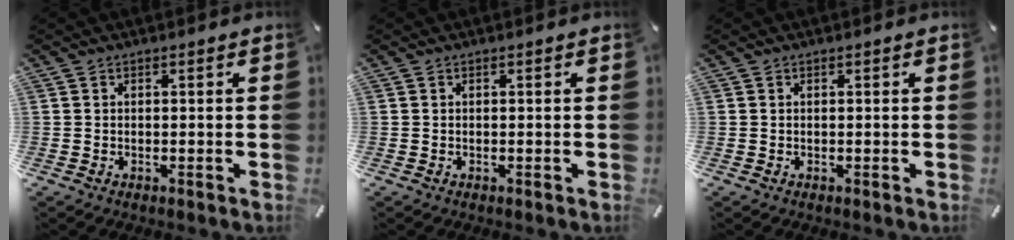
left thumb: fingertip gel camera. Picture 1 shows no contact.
{"total": 0.0}
{"total": 0.0}